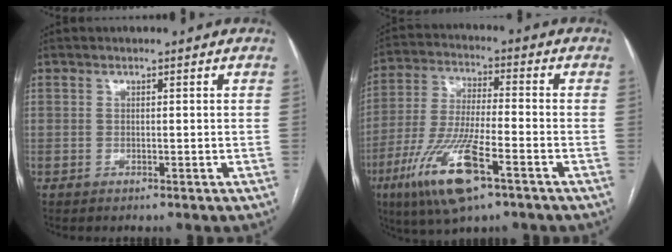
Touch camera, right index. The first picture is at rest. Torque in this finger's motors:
{"motor_torque": [1.52, -0.62, 0.88, 0.21]}